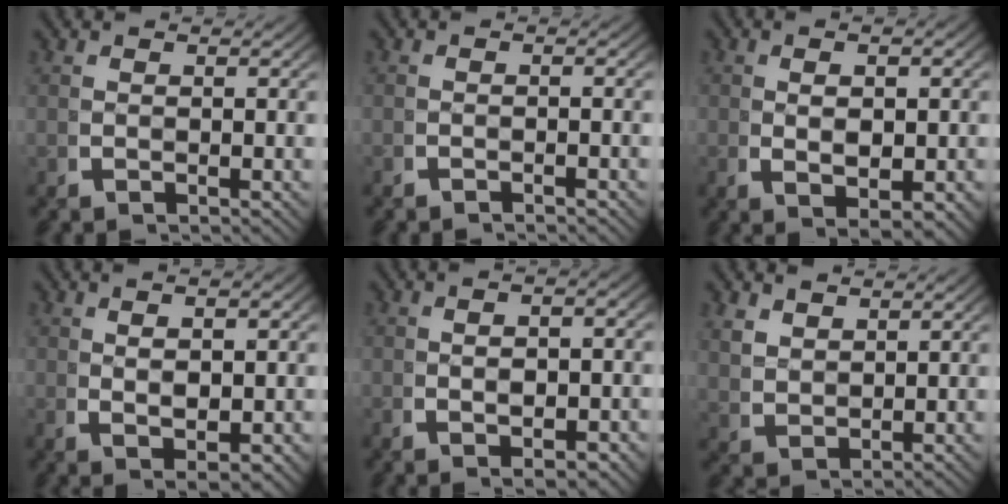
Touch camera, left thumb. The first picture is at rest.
{"total": 1.1, "force": [-1.1, 0.2, 0.2], "torque": [0.003, 0.005, -0.027]}
{"total": 3.7, "force": [-0.3, 2.1, 3.1], "torque": [-0.052, -0.009, -0.001]}
{"total": 3.5, "force": [0.0, 1.7, 3.1], "torque": [-0.049, -0.005, 0.004]}
{"total": 3.6, "force": [-0.9, 1.8, 3.0], "torque": [-0.043, -0.003, -0.017]}
{"total": 2.3, "force": [1.5, 1.5, 1.0], "torque": [-0.016, -0.003, 0.038]}